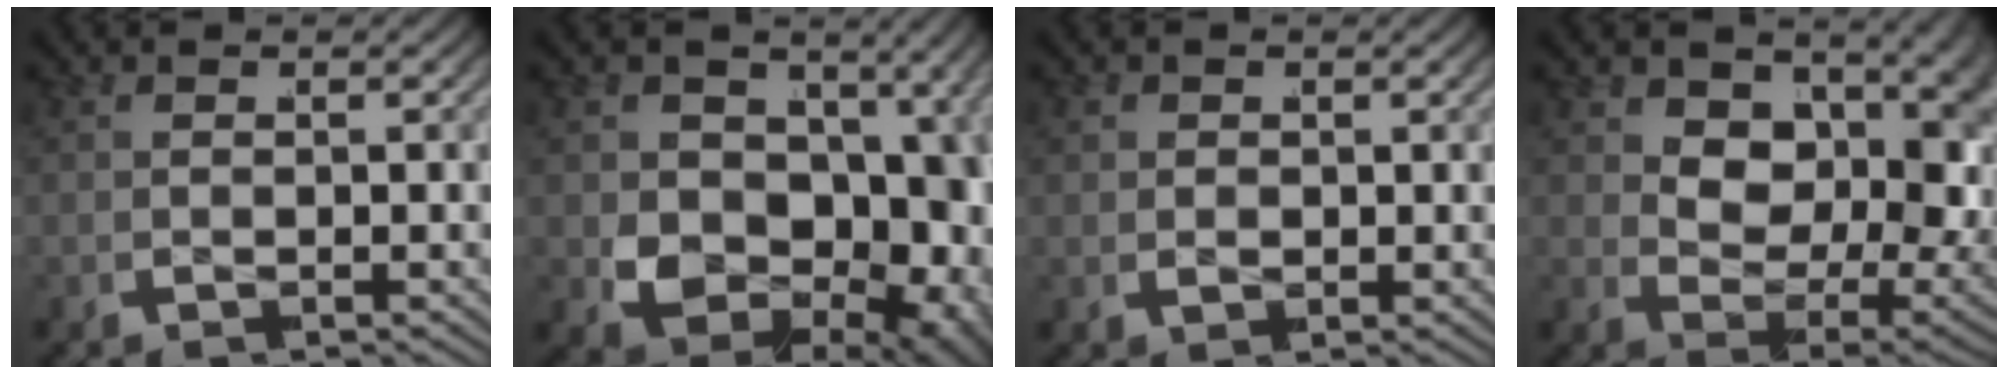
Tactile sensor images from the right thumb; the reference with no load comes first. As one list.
[{"total": 19.2, "force": [-1.6, 13.9, 13.1], "torque": [-0.244, -0.051, -0.007]}, {"total": 1.5, "force": [0.3, 1.4, 0.7], "torque": [-0.012, -0.009, 0.010]}, {"total": 12.9, "force": [-0.4, 7.9, 10.2], "torque": [-0.190, -0.055, 0.020]}]